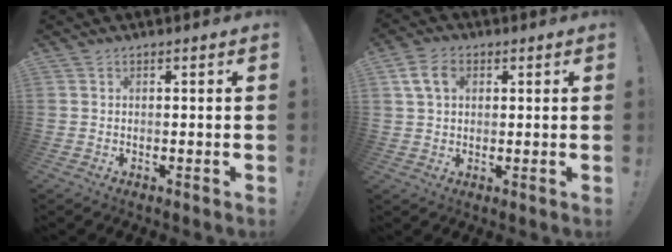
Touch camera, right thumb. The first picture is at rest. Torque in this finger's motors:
{"motor_torque": [0.18, 0.38, 0.01, 0.06, 0.25]}